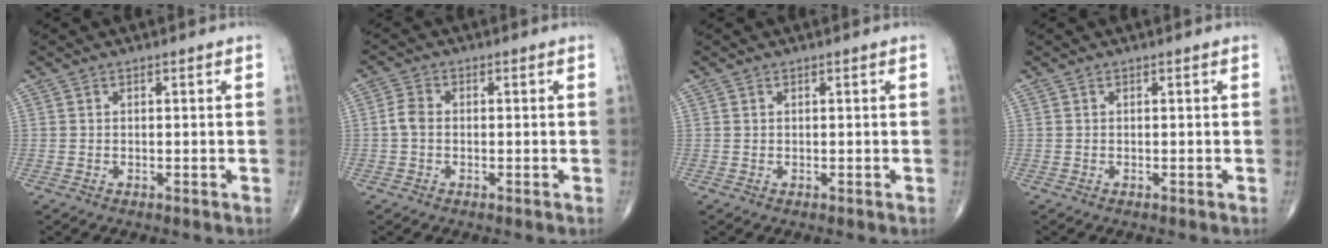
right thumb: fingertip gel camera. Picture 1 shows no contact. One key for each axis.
{"total": 2.8, "fx": -0.4, "fy": 1.9, "fz": 1.9, "tx": -0.038, "ty": 0.006, "tz": -0.014}
{"total": 0.0}
{"total": 0.0}